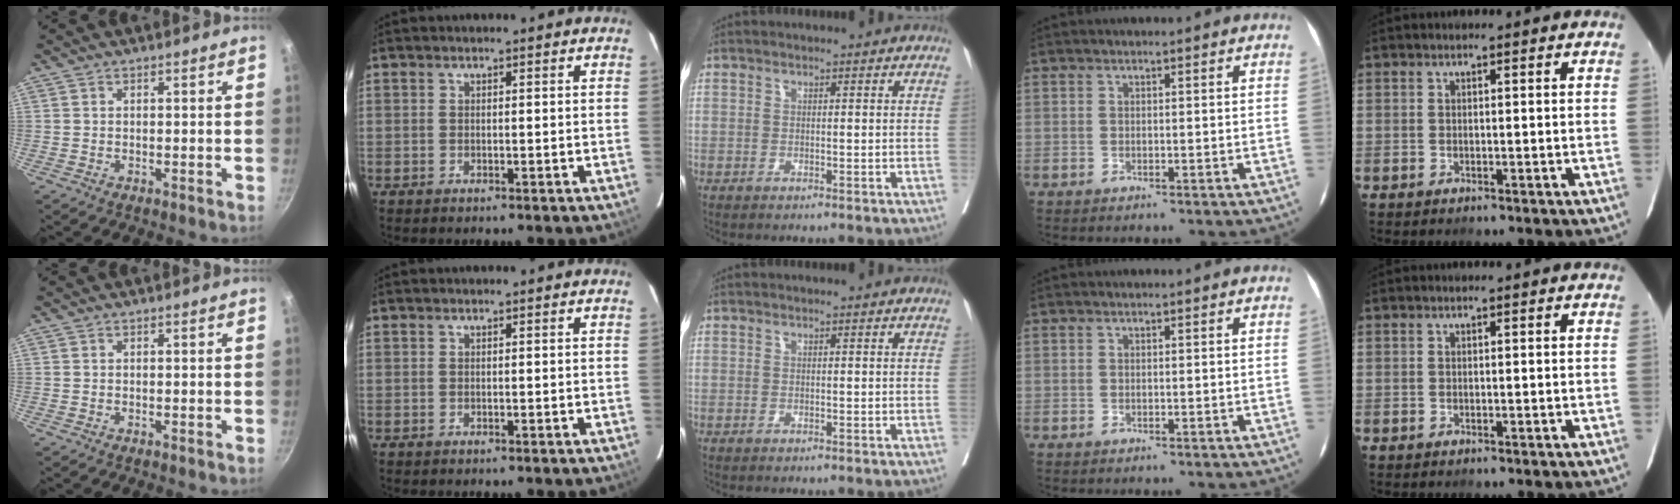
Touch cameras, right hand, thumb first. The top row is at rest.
{}